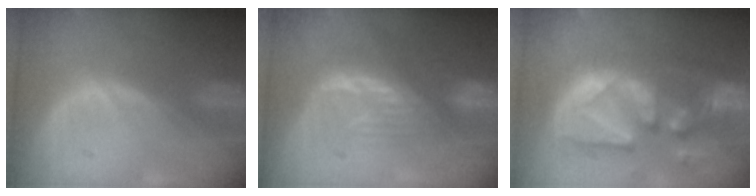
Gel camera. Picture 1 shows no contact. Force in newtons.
{"total": 7.9, "press": 7.1, "slide": 3.5}
{"total": 12.9, "press": 11.2, "slide": 6.3}